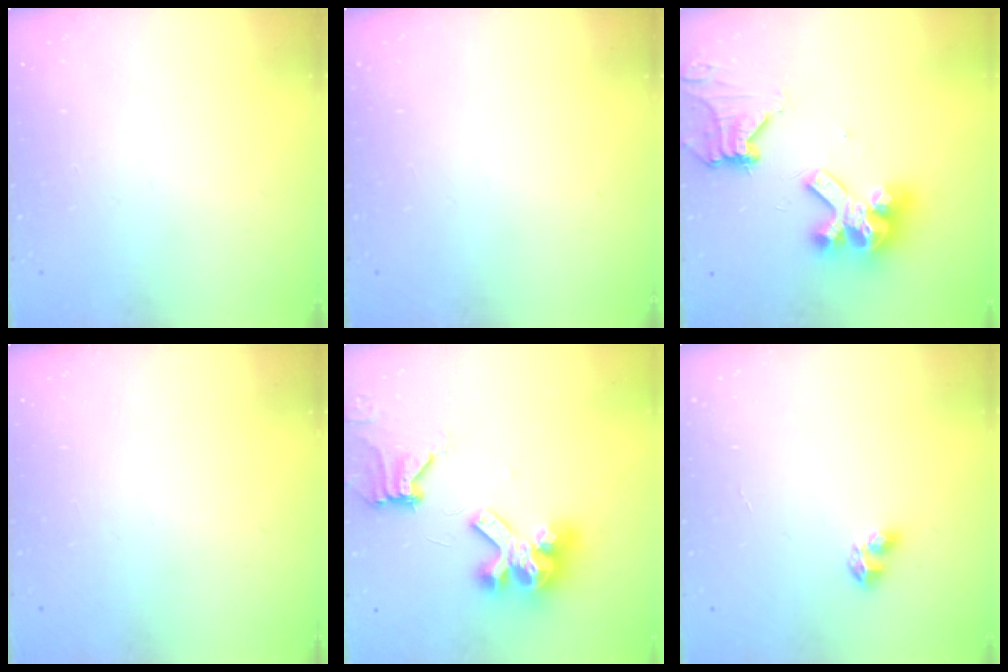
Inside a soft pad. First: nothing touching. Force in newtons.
{"total": 0.0}
{"total": 14.2, "press": 14.2, "slide": 1.1}
{"total": 0.0}
{"total": 15.6, "press": 15.4, "slide": 2.1}
{"total": 4.7, "press": 4.6, "slide": 0.9}